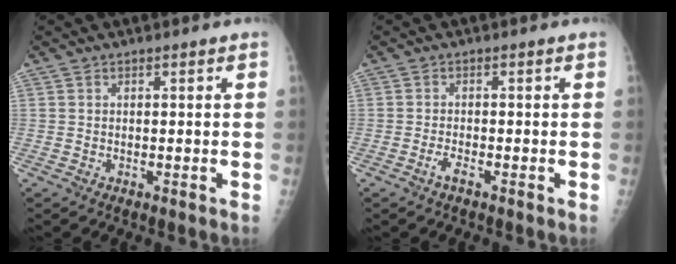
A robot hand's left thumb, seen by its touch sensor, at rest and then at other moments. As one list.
[{"total": 1.7, "force": [-1.2, 0.3, 1.2], "torque": [-0.031, 0.007, -0.024]}]